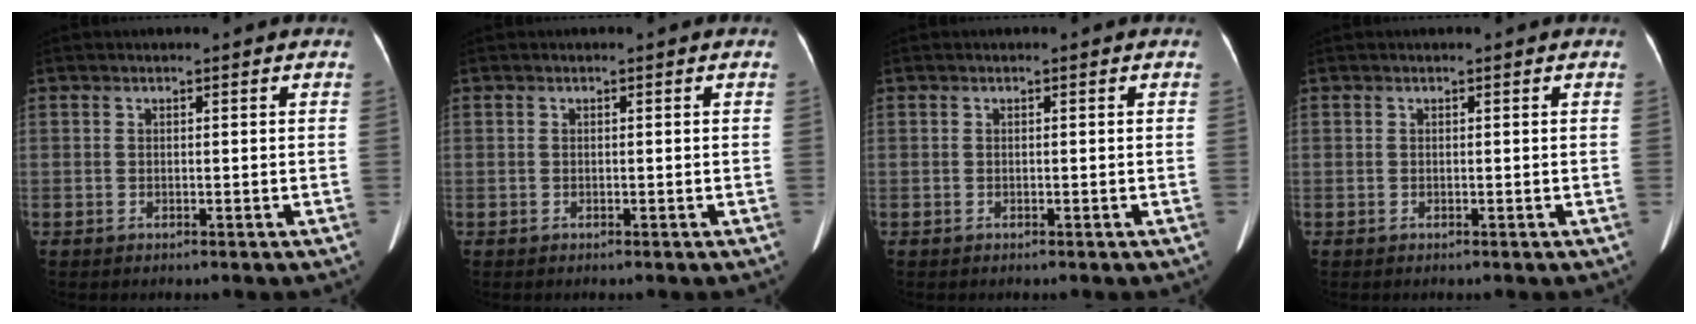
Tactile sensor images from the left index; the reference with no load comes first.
{"total": 0.0}
{"total": 0.0}
{"total": 0.0}